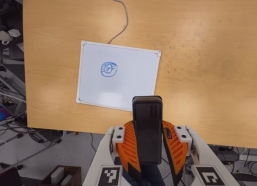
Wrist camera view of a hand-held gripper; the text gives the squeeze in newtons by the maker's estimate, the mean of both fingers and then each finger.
{"total": 11.0, "left": 8.6, "right": 13.4}